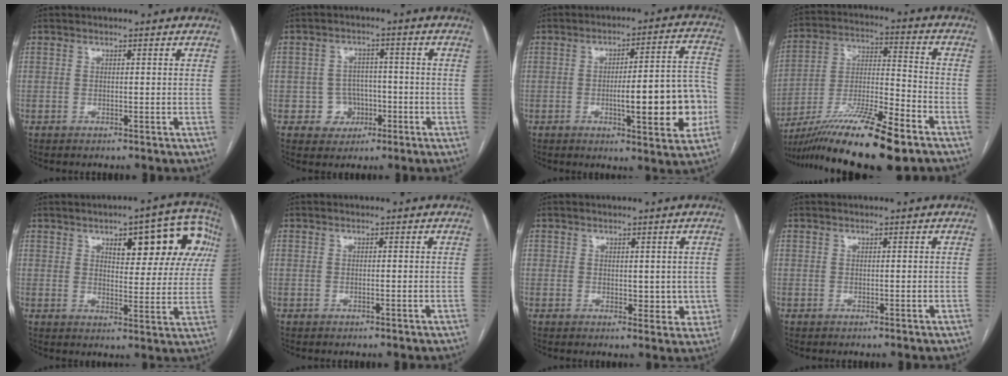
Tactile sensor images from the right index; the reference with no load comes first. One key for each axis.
{"total": 4.9, "fx": -1.5, "fy": 4.6, "fz": 0.5, "tx": 0.005, "ty": 0.015, "tz": -0.018}
{"total": 14.9, "fx": -3.3, "fy": 2.7, "fz": 14.3, "tx": -0.184, "ty": 0.019, "tz": -0.040}
{"total": 19.6, "fx": -13.6, "fy": 1.9, "fz": 14.0, "tx": -0.249, "ty": -0.027, "tz": -0.241}
{"total": 14.8, "fx": 6.2, "fy": 5.2, "fz": 12.4, "tx": -0.135, "ty": 0.026, "tz": 0.079}
{"total": 0.0}
{"total": 3.8, "fx": 0.5, "fy": 2.8, "fz": 2.5, "tx": -0.015, "ty": -0.005, "tz": 0.011}
{"total": 0.0}